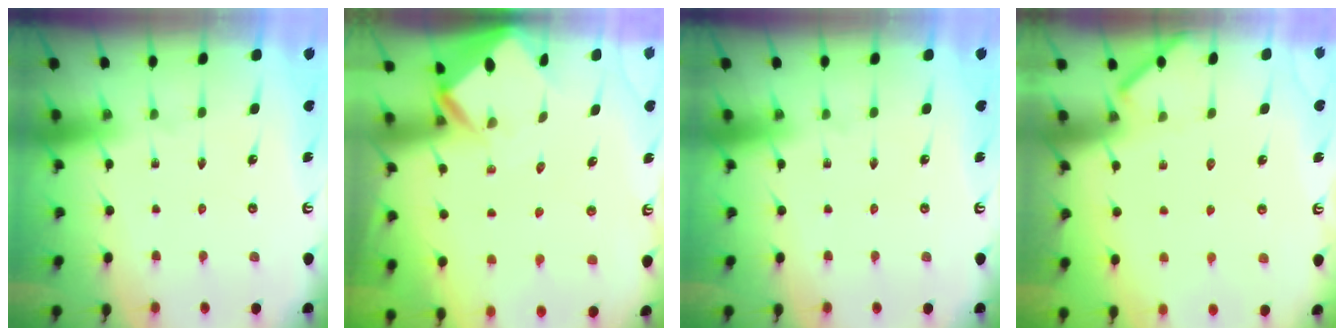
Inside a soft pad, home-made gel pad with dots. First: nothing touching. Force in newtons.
{"total": 5.0, "press": 5.0, "slide": 0.3}
{"total": 0.0}
{"total": 1.7, "press": 1.6, "slide": 0.1}